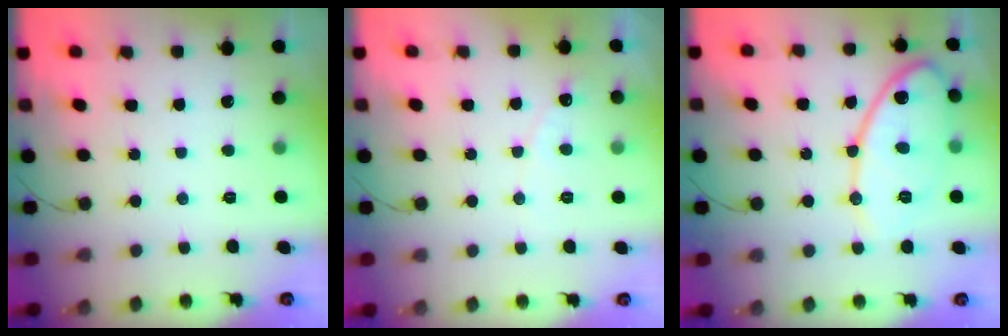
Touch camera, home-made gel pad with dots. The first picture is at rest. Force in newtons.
{"total": 3.9, "press": 3.9, "slide": 0.3}
{"total": 13.4, "press": 13.4, "slide": 1.2}